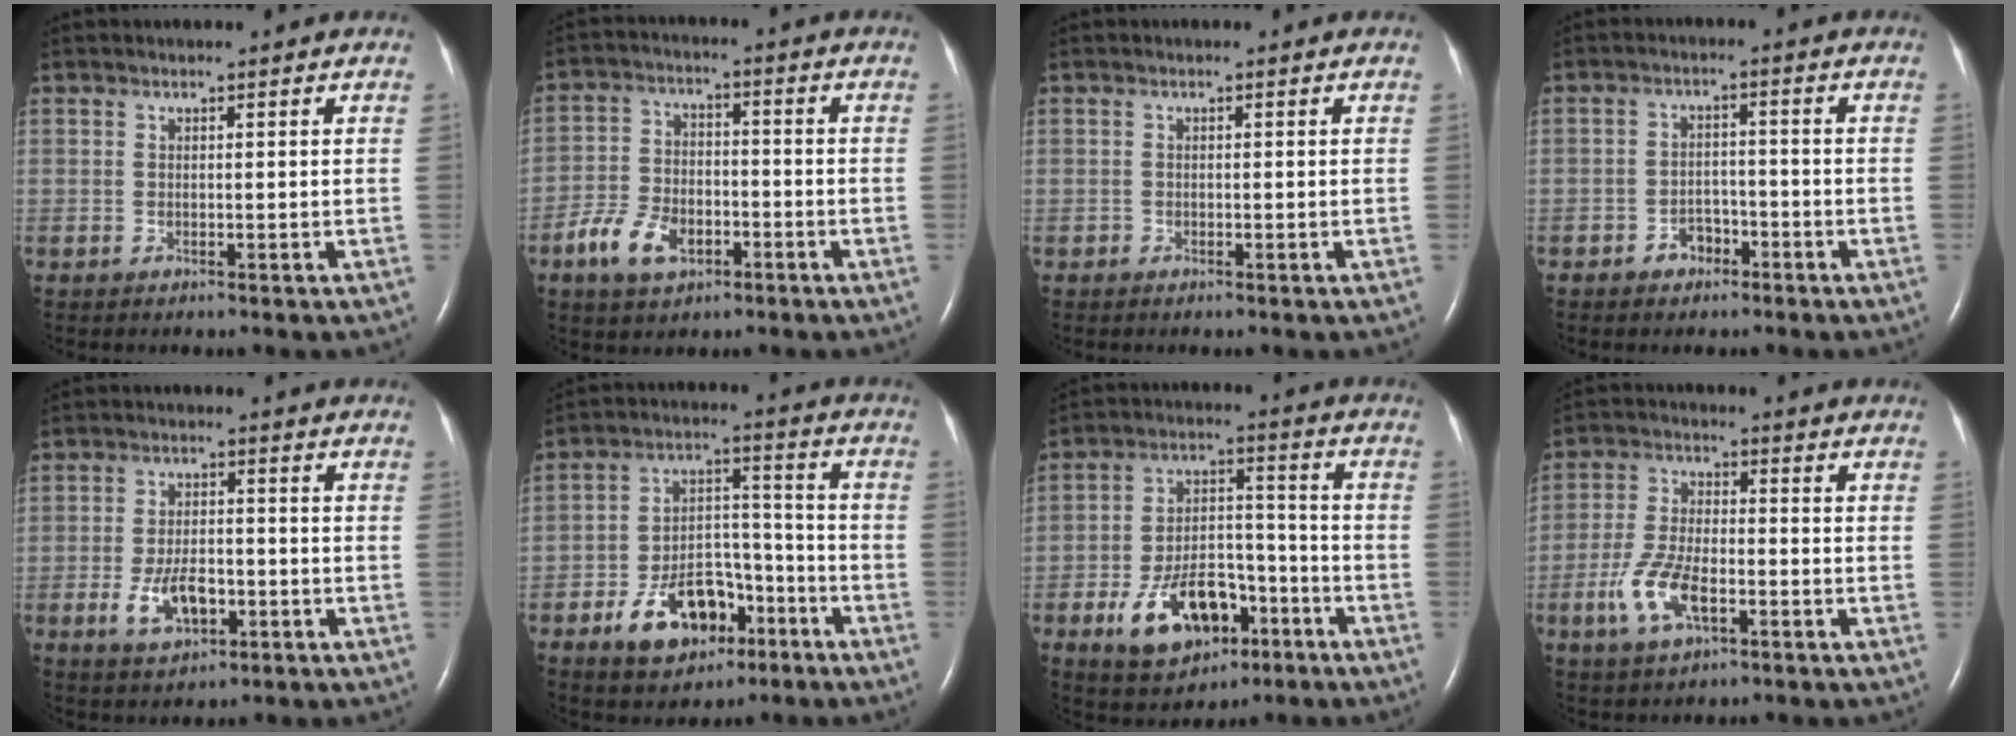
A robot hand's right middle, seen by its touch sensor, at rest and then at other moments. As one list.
[{"total": 8.4, "force": [-4.2, 4.9, 5.3], "torque": [-0.117, 0.006, -0.072]}, {"total": 0.0}, {"total": 3.2, "force": [-2.0, 2.1, 1.3], "torque": [-0.013, 0.010, -0.031]}, {"total": 6.5, "force": [-2.3, 3.2, 5.1], "torque": [-0.098, 0.000, -0.036]}, {"total": 12.0, "force": [-6.5, 6.8, 7.5], "torque": [-0.128, 0.021, -0.100]}, {"total": 13.2, "force": [-6.5, 7.0, 9.1], "torque": [-0.162, 0.013, -0.099]}, {"total": 8.5, "force": [-3.5, 3.5, 6.9], "torque": [-0.151, -0.001, -0.065]}]